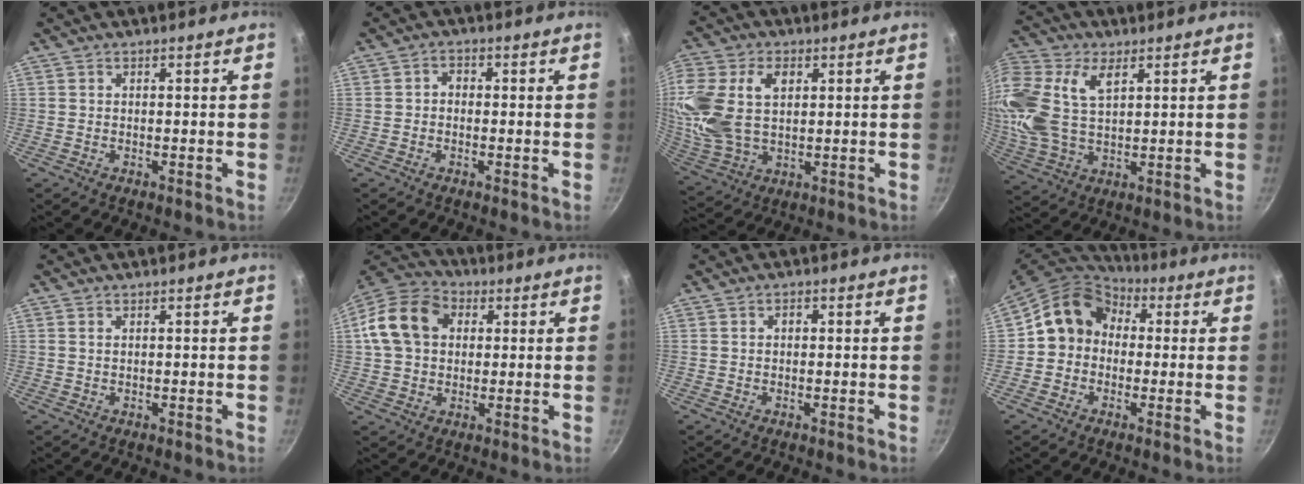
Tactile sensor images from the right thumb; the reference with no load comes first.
{"total": 2.1, "force": [-0.3, 1.7, 1.2], "torque": [-0.014, 0.011, -0.009]}
{"total": 17.9, "force": [4.2, 11.8, 12.9], "torque": [-0.283, -0.004, 0.084]}
{"total": 20.1, "force": [6.6, 12.4, 14.4], "torque": [-0.326, 0.009, 0.125]}
{"total": 0.6, "force": [0.2, 0.3, 0.5], "torque": [-0.009, 0.001, 0.004]}
{"total": 13.8, "force": [2.7, 10.6, 8.4], "torque": [-0.136, 0.025, 0.031]}
{"total": 1.3, "force": [0.2, 1.0, 0.9], "torque": [-0.013, 0.006, 0.001]}
{"total": 12.2, "force": [1.0, 10.4, 6.3], "torque": [-0.074, 0.036, -0.005]}